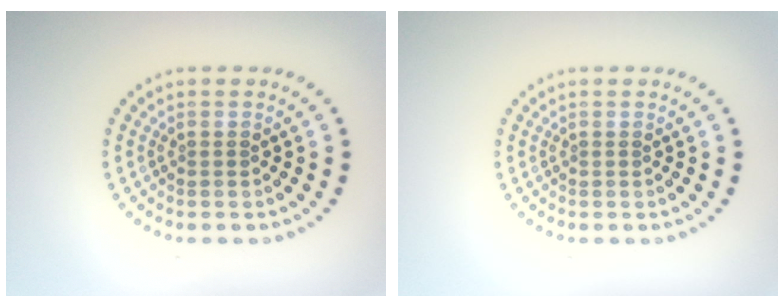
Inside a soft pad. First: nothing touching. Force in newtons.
{"total": 0.0}